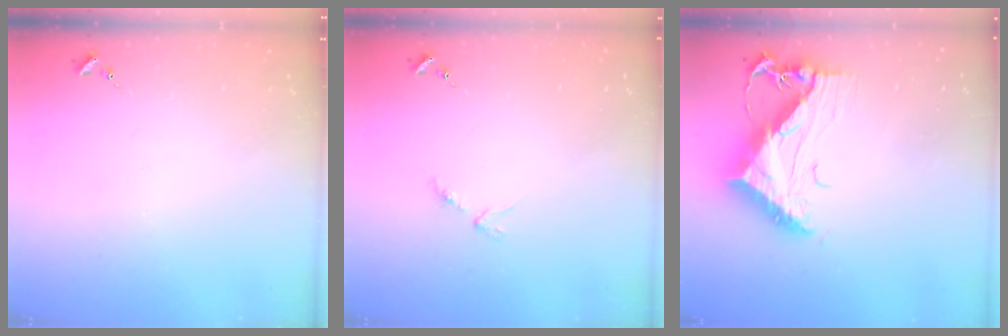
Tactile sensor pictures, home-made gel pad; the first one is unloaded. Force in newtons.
{"total": 2.8, "press": 2.8, "slide": 0.5}
{"total": 14.0, "press": 14.0, "slide": 1.3}